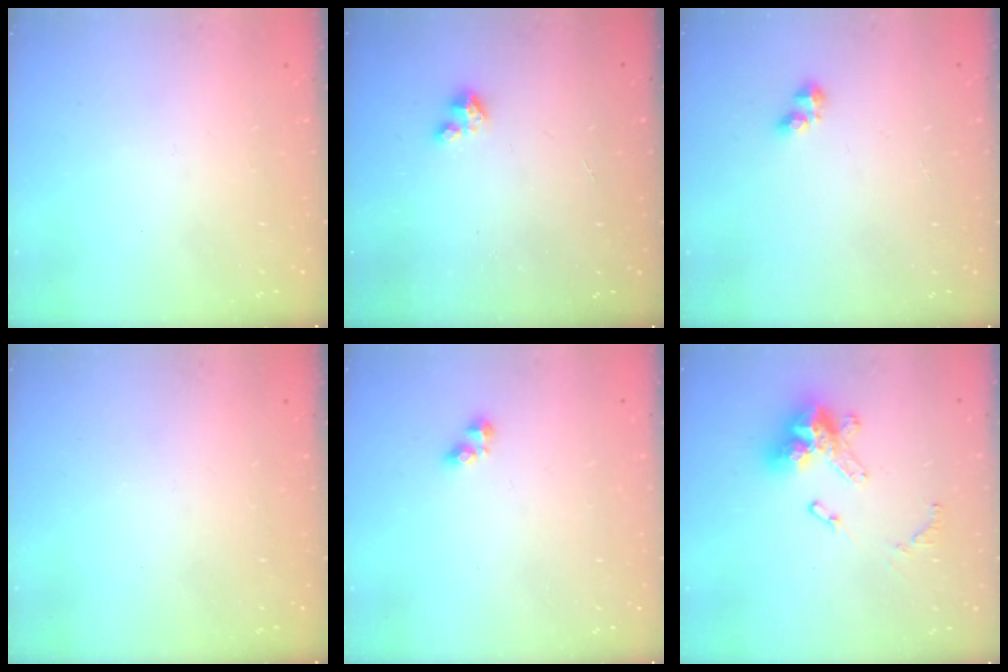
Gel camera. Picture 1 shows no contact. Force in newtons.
{"total": 2.3, "press": 2.3, "slide": 0.2}
{"total": 2.5, "press": 2.5, "slide": 0.5}
{"total": 0.0}
{"total": 3.9, "press": 3.9, "slide": 0.4}
{"total": 15.2, "press": 15.2, "slide": 0.7}